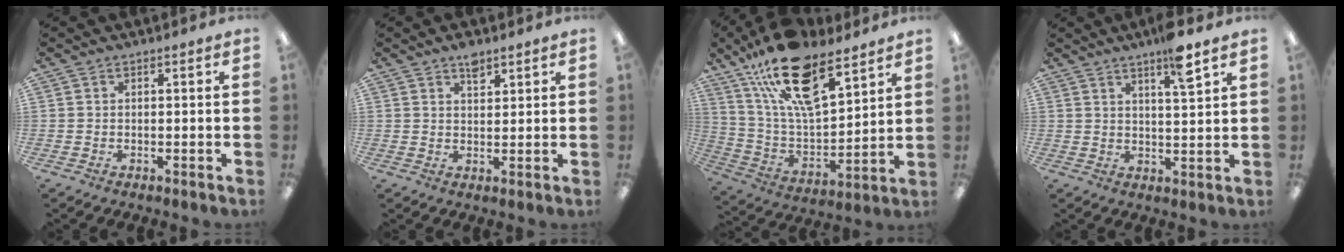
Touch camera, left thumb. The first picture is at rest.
{"total": 3.8, "force": [2.8, 1.8, 1.9], "torque": [-0.017, -0.014, 0.047]}
{"total": 21.8, "force": [14.3, 9.1, 13.7], "torque": [-0.242, -0.071, 0.253]}
{"total": 7.5, "force": [5.2, 0.8, 5.3], "torque": [-0.078, -0.027, 0.081]}